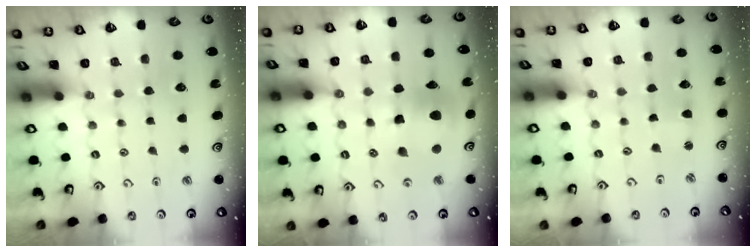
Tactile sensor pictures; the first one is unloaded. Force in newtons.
{"total": 12.8, "press": 12.7, "slide": 1.5}
{"total": 2.0, "press": 2.0, "slide": 0.3}